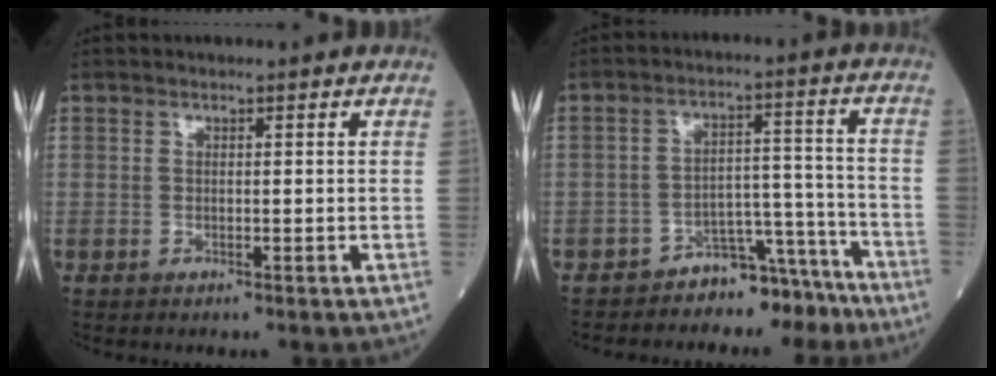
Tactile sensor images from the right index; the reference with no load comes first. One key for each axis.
{"total": 7.2, "fx": -6.4, "fy": 3.1, "fz": 1.3, "tx": -0.001, "ty": 0.059, "tz": -0.101}